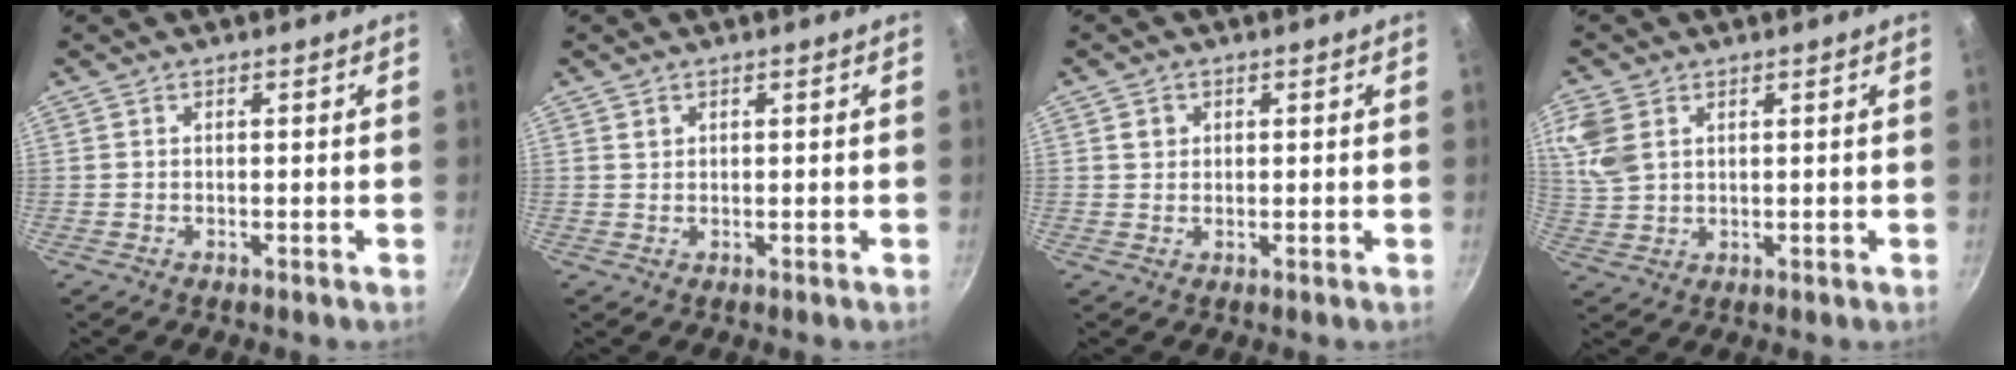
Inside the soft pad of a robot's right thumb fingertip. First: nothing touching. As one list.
[{"total": 1.0, "force": [0.6, 0.8, 0.3], "torque": [-0.002, 0.004, 0.011]}, {"total": 2.1, "force": [0.7, 1.9, 0.7], "torque": [-0.005, 0.005, 0.011]}, {"total": 7.6, "force": [3.2, 5.1, 4.7], "torque": [-0.095, -0.004, 0.067]}]